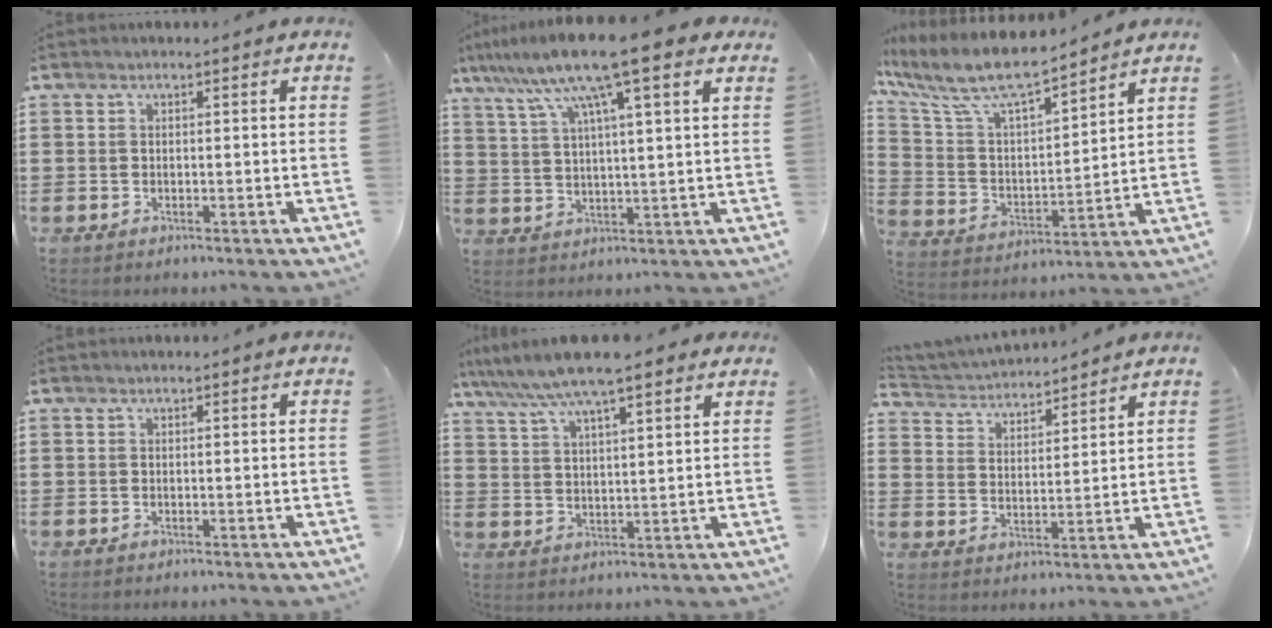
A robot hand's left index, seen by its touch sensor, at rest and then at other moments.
{"total": 12.4, "force": [8.4, 0.9, 9.0], "torque": [-0.198, -0.014, 0.142]}
{"total": 9.4, "force": [7.8, 2.0, 5.0], "torque": [-0.130, -0.045, 0.133]}
{"total": 0.0}
{"total": 7.9, "force": [6.4, 0.8, 4.5], "torque": [-0.106, -0.015, 0.113]}
{"total": 3.4, "force": [3.4, 0.4, -0.2], "torque": [-0.015, -0.020, 0.055]}